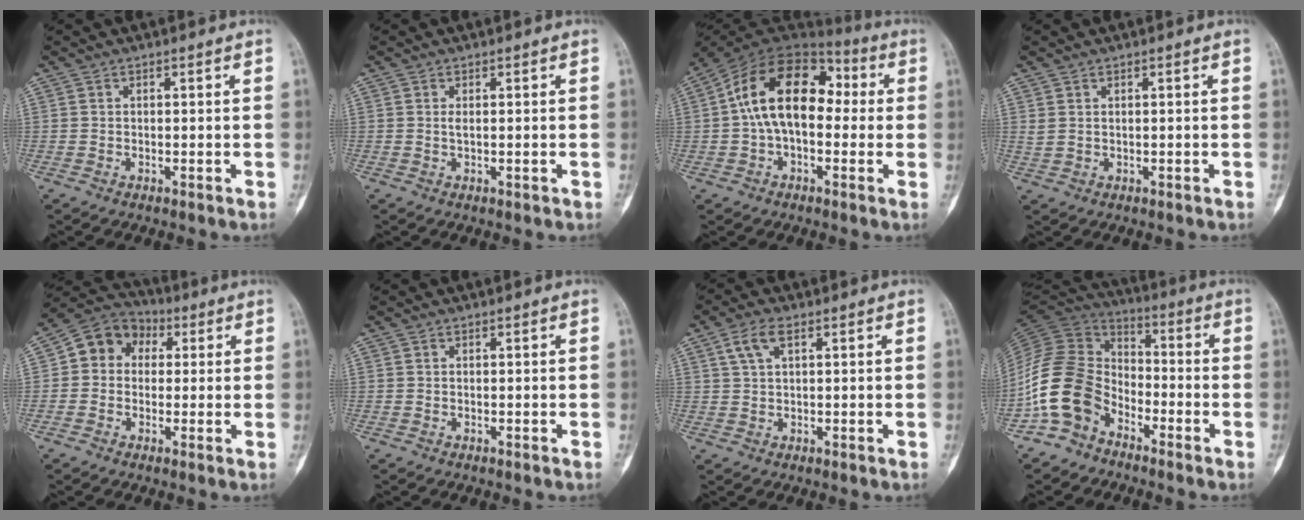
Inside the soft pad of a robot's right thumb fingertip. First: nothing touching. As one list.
[{"total": 1.2, "force": [0.0, 0.3, 1.1], "torque": [-0.020, -0.002, 0.003]}, {"total": 16.8, "force": [1.0, 10.3, 13.2], "torque": [-0.199, 0.049, 0.001]}, {"total": 1.3, "force": [0.3, 0.8, 0.9], "torque": [-0.024, 0.004, 0.014]}, {"total": 9.3, "force": [1.4, 7.9, 4.6], "torque": [-0.043, 0.022, 0.006]}, {"total": 0.0}, {"total": 4.3, "force": [1.8, 2.1, 3.3], "torque": [-0.067, 0.010, 0.038]}, {"total": 14.3, "force": [-7.4, 10.1, 7.0], "torque": [-0.127, 0.069, -0.158]}]